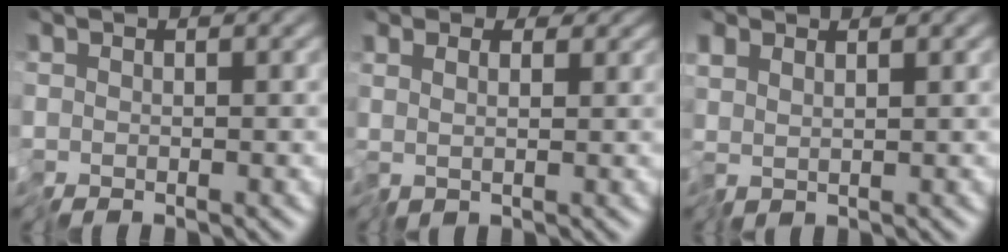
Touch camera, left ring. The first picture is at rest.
{"total": 1.9, "force": [1.2, 1.1, 0.9], "torque": [-0.021, 0.004, 0.021]}
{"total": 1.0, "force": [1.0, 0.0, 0.3], "torque": [-0.009, 0.002, 0.023]}